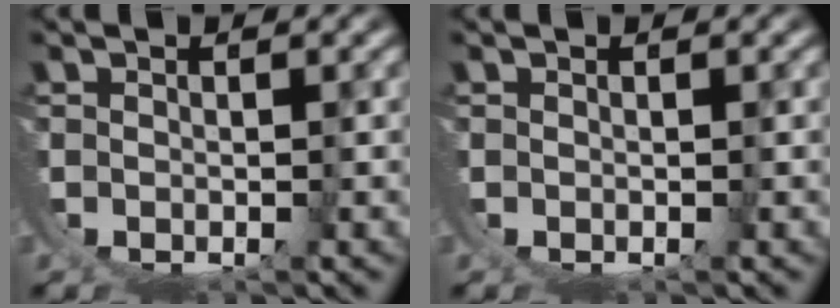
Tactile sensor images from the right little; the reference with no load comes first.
{"total": 0.0}